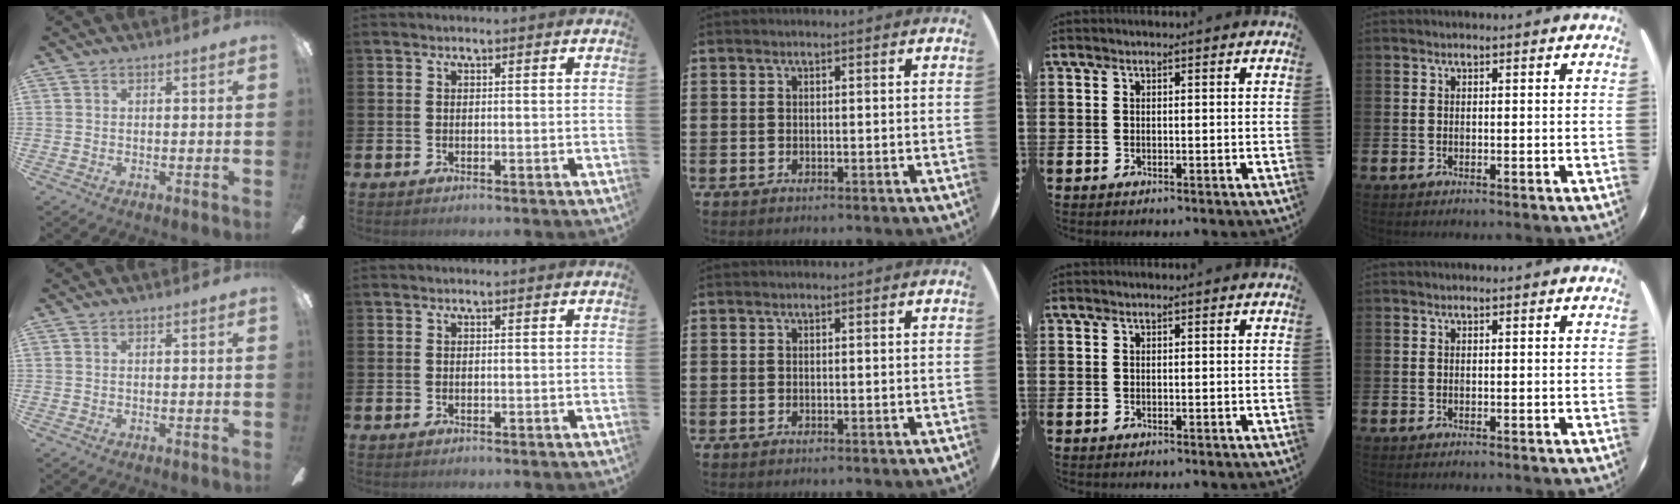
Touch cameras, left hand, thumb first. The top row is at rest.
{"thumb": {"total": 0.7, "force": [-0.5, 0.1, 0.5], "torque": [-0.008, 0.002, -0.009]}}